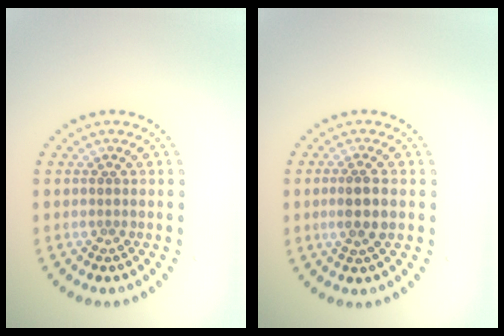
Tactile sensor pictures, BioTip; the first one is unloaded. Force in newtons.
{"total": 2.6, "press": 2.3, "slide": 1.0}